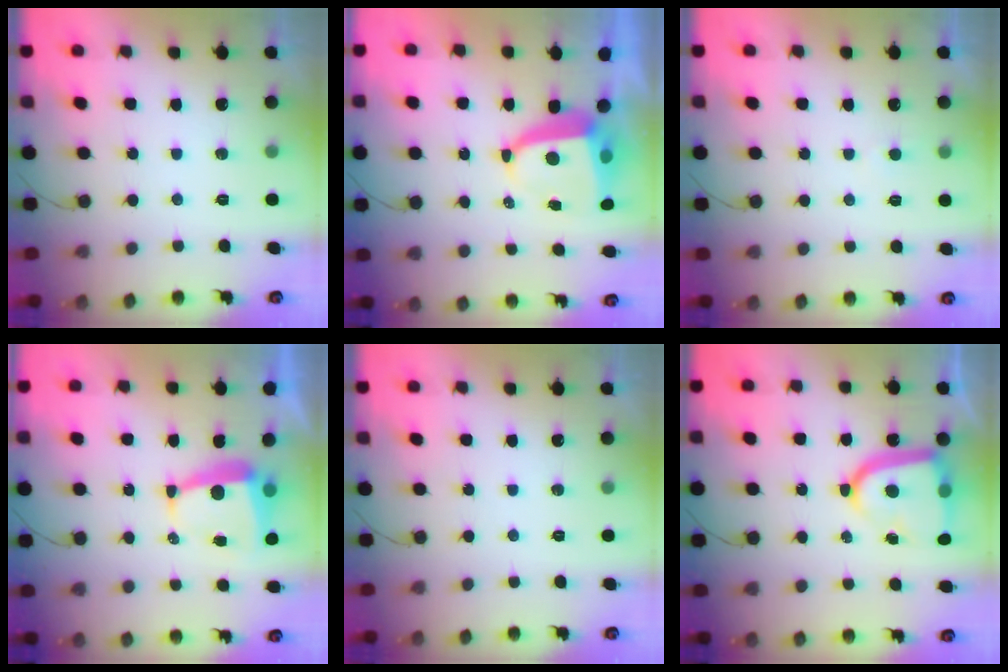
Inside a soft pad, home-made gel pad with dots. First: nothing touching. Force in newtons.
{"total": 6.5, "press": 6.5, "slide": 0.6}
{"total": 2.4, "press": 2.3, "slide": 0.3}
{"total": 6.5, "press": 6.5, "slide": 0.6}
{"total": 0.0}
{"total": 15.9, "press": 15.9, "slide": 1.5}